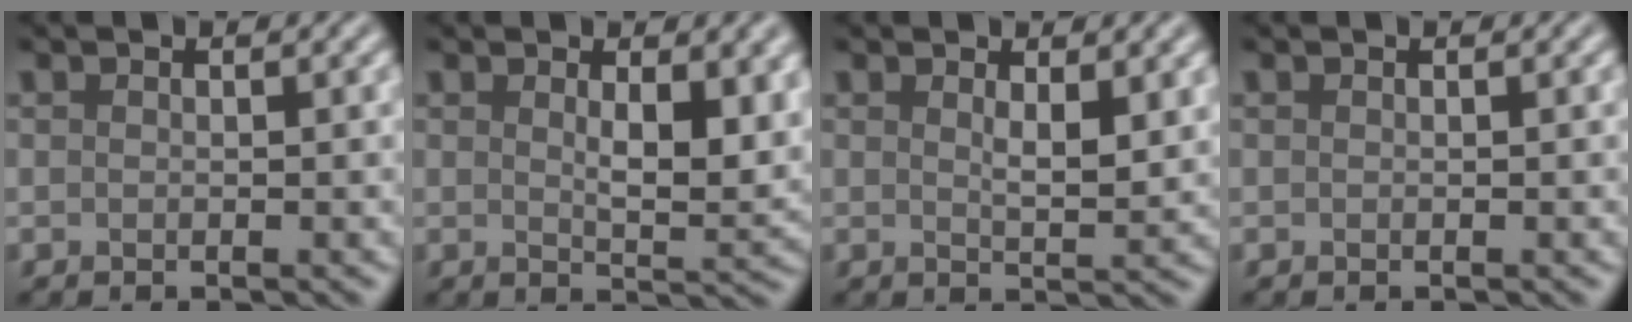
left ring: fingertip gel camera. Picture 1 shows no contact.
{"total": 4.3, "force": [1.5, 1.4, 3.8], "torque": [-0.060, -0.010, 0.031]}
{"total": 2.1, "force": [1.0, 0.5, 1.7], "torque": [-0.028, -0.007, 0.021]}
{"total": 0.0}